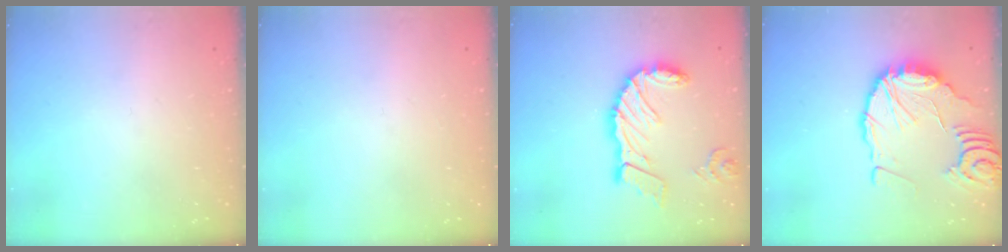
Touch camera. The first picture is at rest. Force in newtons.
{"total": 0.0}
{"total": 19.1, "press": 19.0, "slide": 2.2}
{"total": 13.0, "press": 12.9, "slide": 1.3}